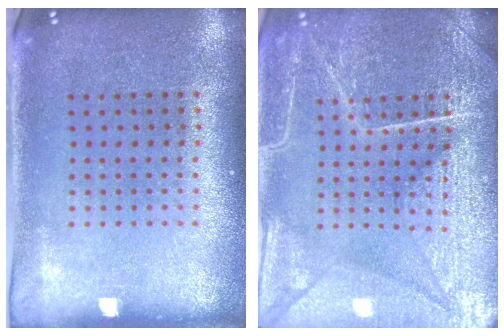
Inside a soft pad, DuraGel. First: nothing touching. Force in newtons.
{"total": 7.1, "press": 7.1, "slide": 1.0}